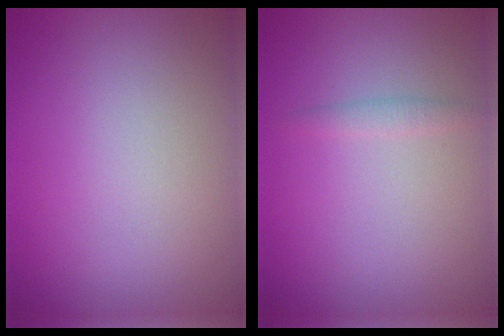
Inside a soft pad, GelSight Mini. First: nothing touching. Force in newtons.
{"total": 1.0, "press": 1.0, "slide": 0.0}